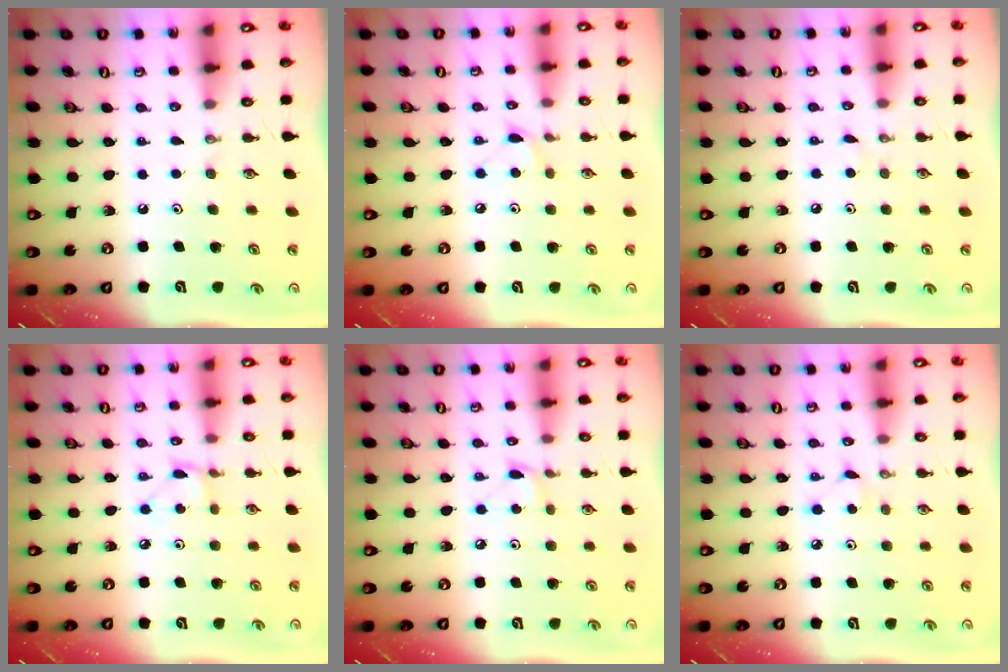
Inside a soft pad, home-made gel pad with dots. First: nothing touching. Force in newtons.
{"total": 4.4, "press": 4.3, "slide": 0.6}
{"total": 2.1, "press": 2.1, "slide": 0.3}
{"total": 3.0, "press": 3.0, "slide": 0.1}
{"total": 3.3, "press": 3.3, "slide": 0.4}
{"total": 2.9, "press": 2.8, "slide": 0.3}